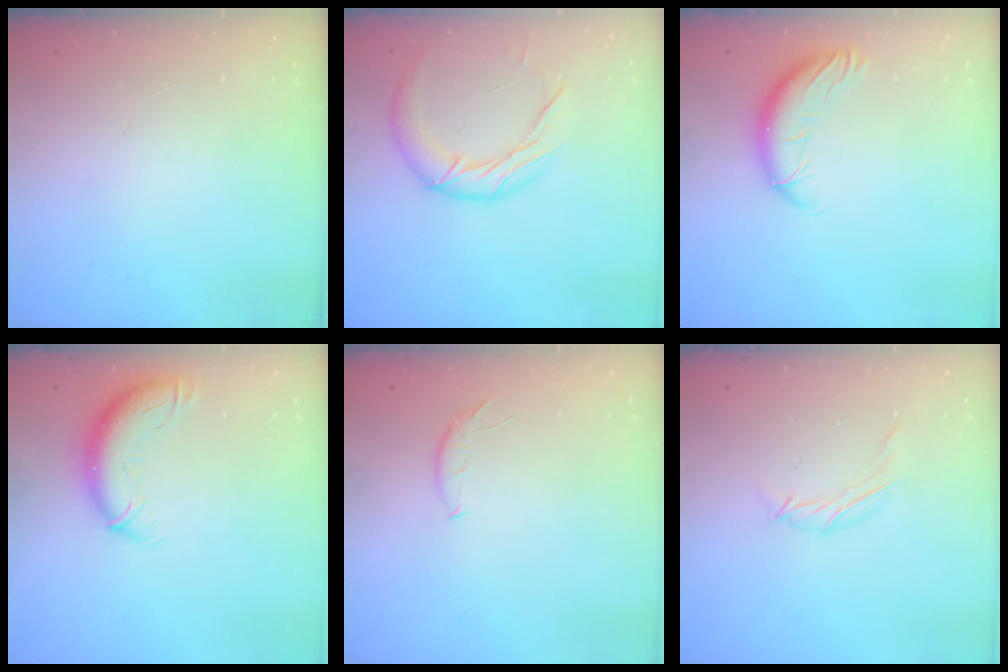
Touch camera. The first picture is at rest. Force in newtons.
{"total": 13.1, "press": 13.0, "slide": 1.0}
{"total": 10.5, "press": 10.4, "slide": 1.7}
{"total": 11.5, "press": 11.2, "slide": 2.8}
{"total": 5.5, "press": 5.5, "slide": 0.5}
{"total": 5.5, "press": 5.4, "slide": 1.2}